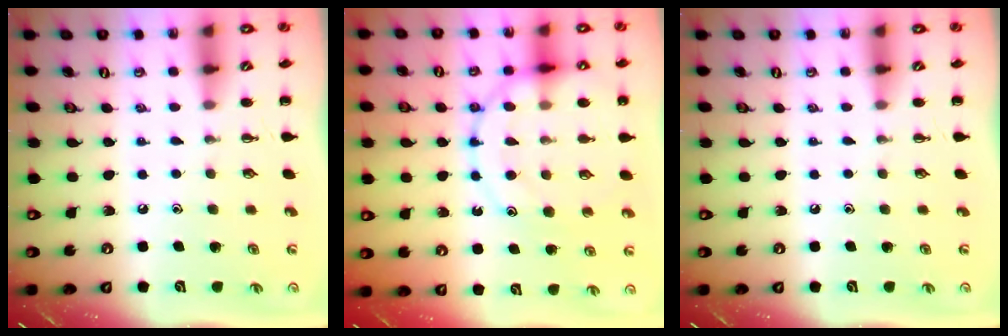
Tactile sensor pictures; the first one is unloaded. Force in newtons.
{"total": 17.1, "press": 16.9, "slide": 2.2}
{"total": 0.0}